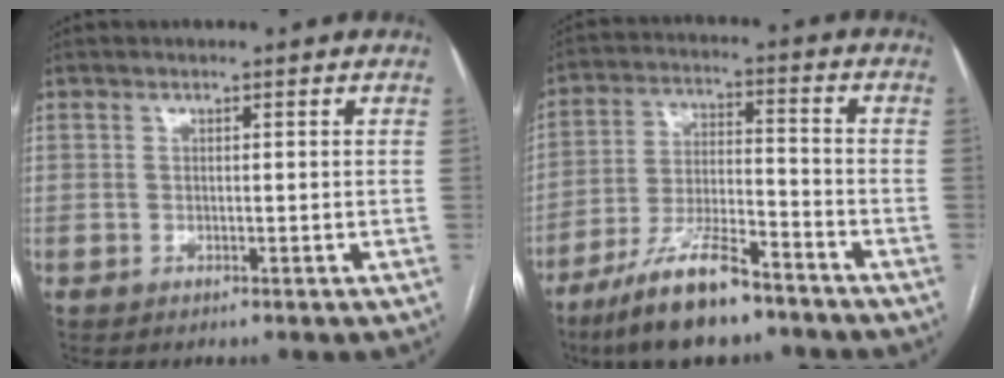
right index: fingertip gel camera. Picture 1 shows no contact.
{"total": 13.0, "force": [-9.5, 2.5, 8.5], "torque": [-0.166, -0.015, -0.172]}